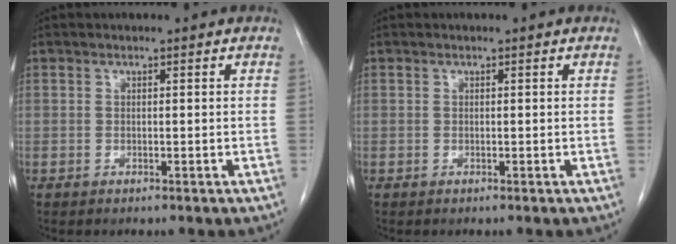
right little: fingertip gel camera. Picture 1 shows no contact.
{"total": 0.0}